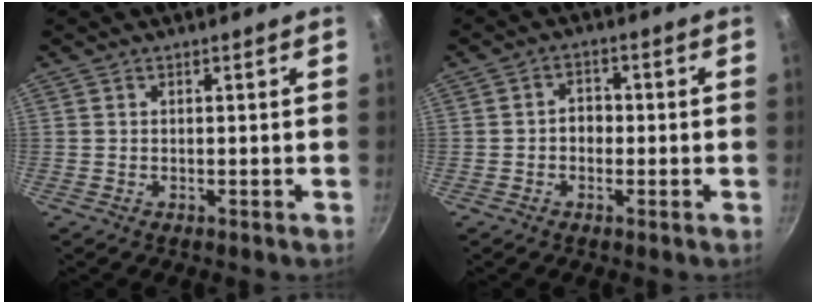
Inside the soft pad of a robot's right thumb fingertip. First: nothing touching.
{"total": 3.4, "force": [-0.5, 2.8, 1.9], "torque": [-0.008, 0.013, -0.013]}